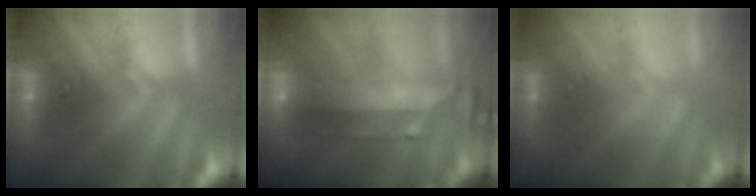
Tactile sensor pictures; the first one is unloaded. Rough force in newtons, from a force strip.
{"total": 7.5}
{"total": 2.6}